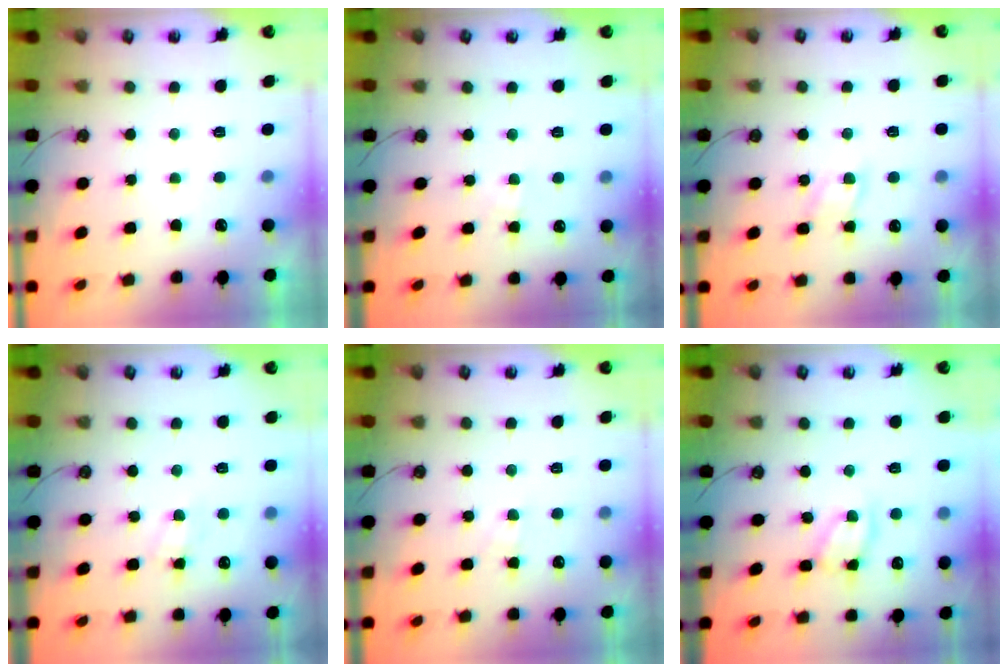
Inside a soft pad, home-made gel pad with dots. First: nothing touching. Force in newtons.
{"total": 1.6, "press": 1.5, "slide": 0.3}
{"total": 7.0, "press": 6.9, "slide": 0.8}
{"total": 6.0, "press": 6.0, "slide": 0.7}
{"total": 4.4, "press": 4.3, "slide": 0.7}
{"total": 11.4, "press": 11.4, "slide": 0.7}